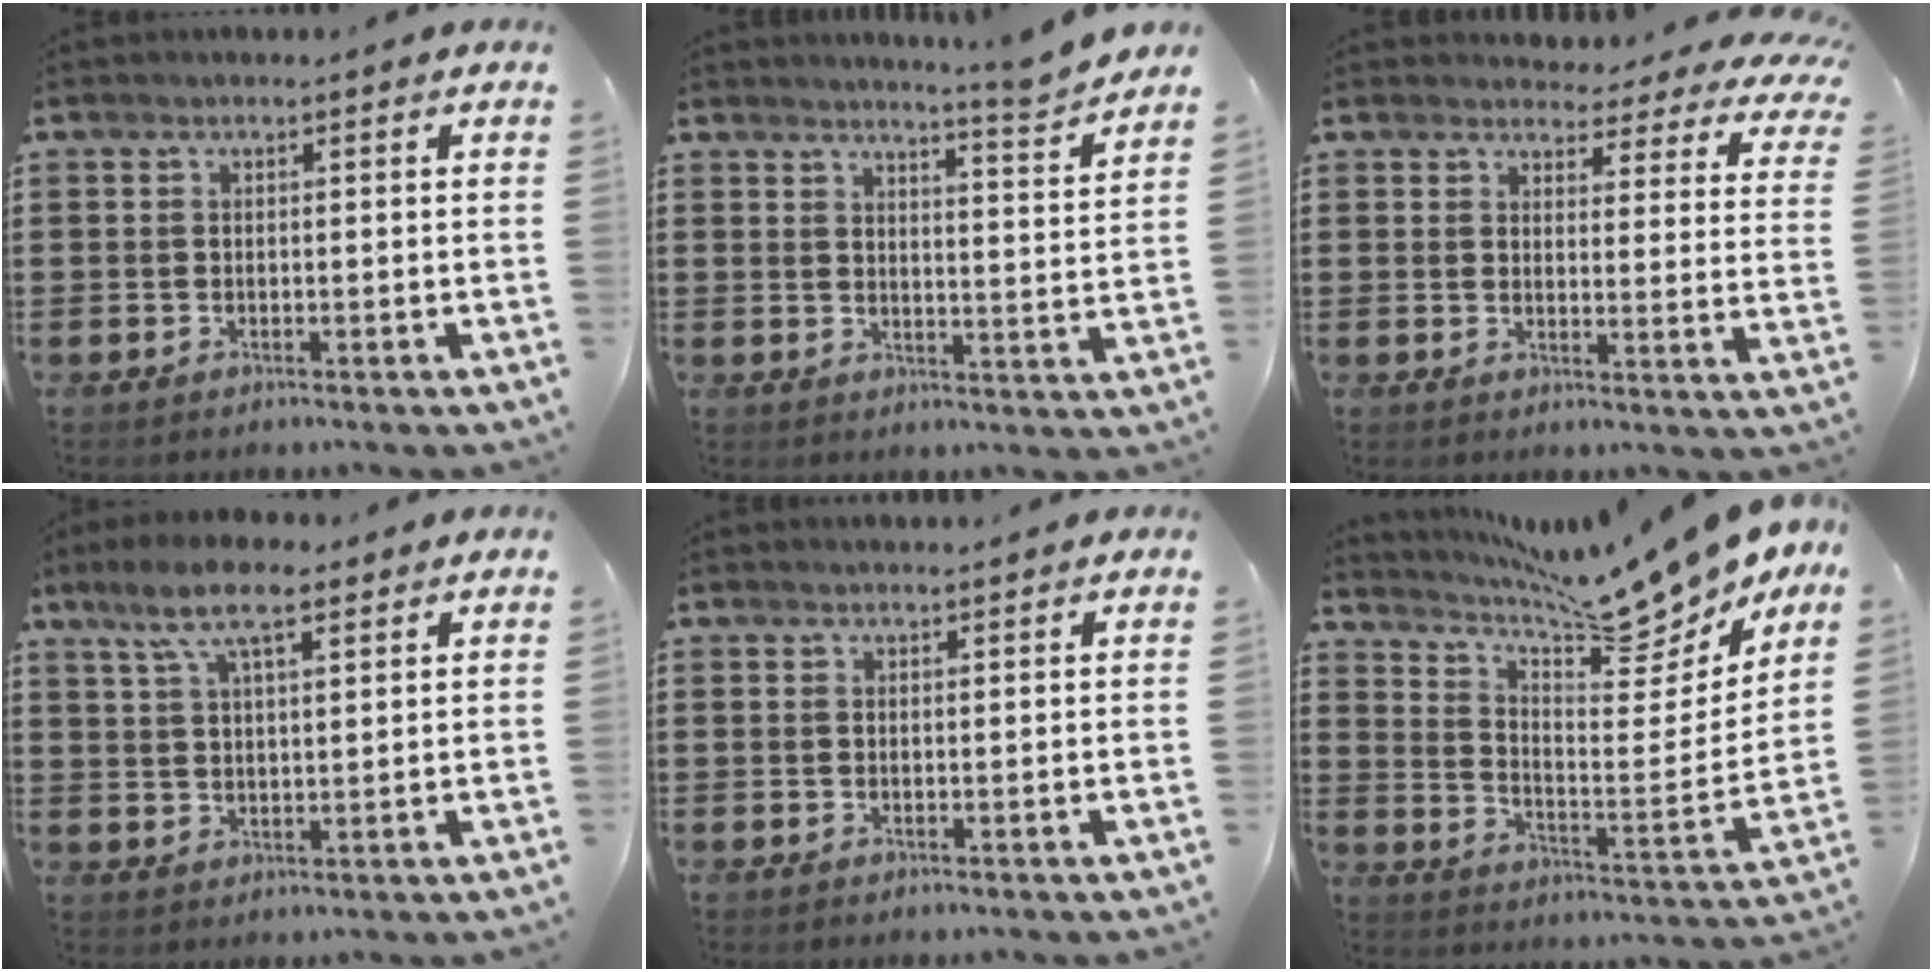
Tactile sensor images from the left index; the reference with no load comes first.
{"total": 5.5, "force": [5.1, -1.3, 1.5], "torque": [-0.033, -0.043, 0.083]}
{"total": 3.9, "force": [3.7, 0.7, 1.0], "torque": [-0.031, -0.028, 0.061]}
{"total": 8.4, "force": [5.7, 2.6, 5.7], "torque": [-0.124, 0.003, 0.102]}
{"total": 1.1, "force": [1.0, 0.0, 0.2], "torque": [-0.005, -0.001, 0.021]}
{"total": 13.4, "force": [12.1, 1.5, 5.4], "torque": [-0.099, -0.096, 0.201]}